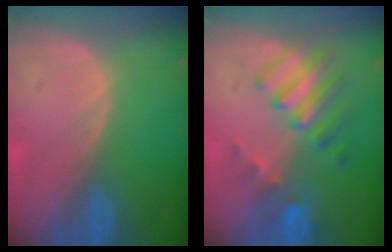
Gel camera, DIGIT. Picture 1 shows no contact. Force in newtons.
{"total": 7.6, "press": 6.8, "slide": 3.4}